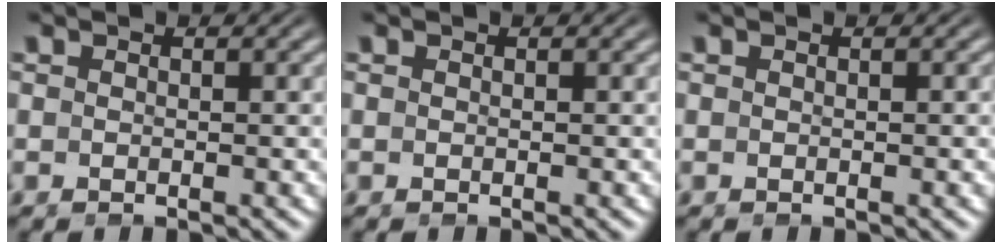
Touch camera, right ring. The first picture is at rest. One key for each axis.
{"total": 0.0}
{"total": 0.0}